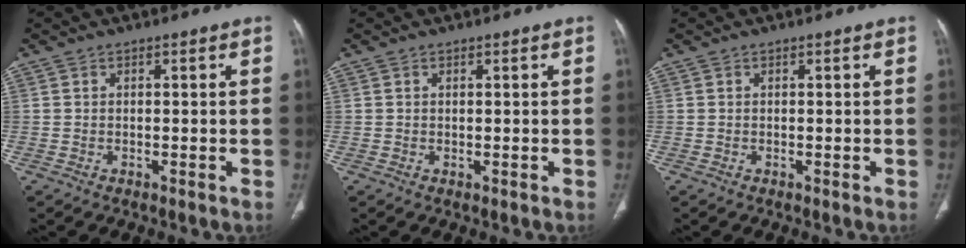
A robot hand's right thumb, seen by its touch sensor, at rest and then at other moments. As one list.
[{"total": 0.0}, {"total": 0.0}]